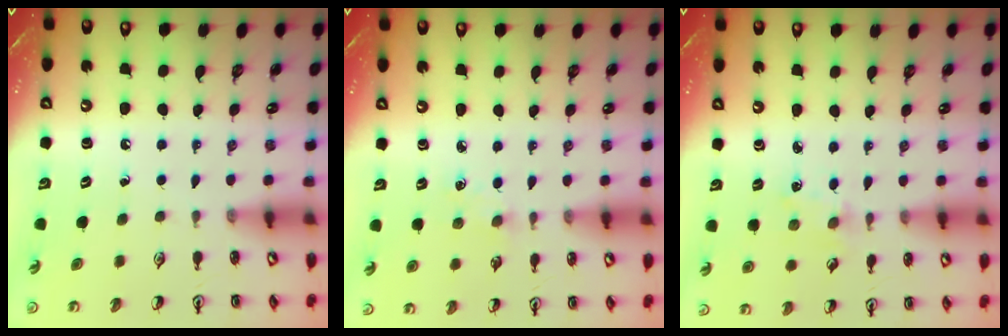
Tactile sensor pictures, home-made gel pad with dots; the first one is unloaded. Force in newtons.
{"total": 2.7, "press": 2.7, "slide": 0.4}
{"total": 1.5, "press": 1.5, "slide": 0.3}